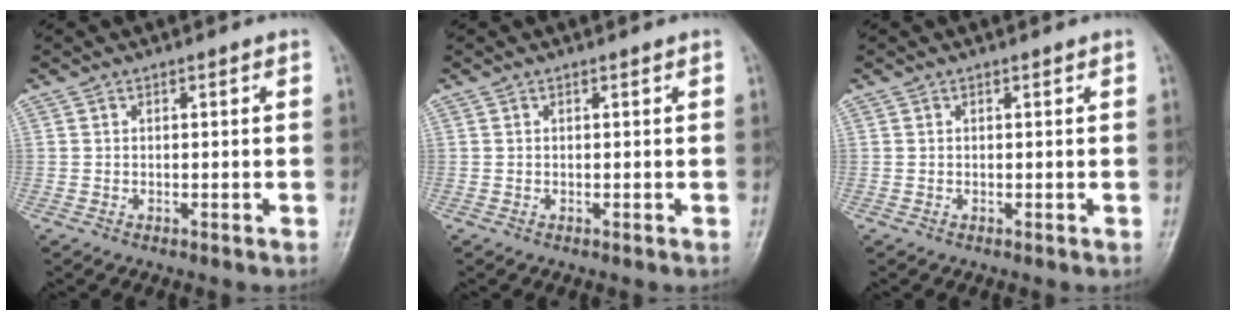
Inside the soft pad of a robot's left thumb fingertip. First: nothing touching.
{"total": 0.0}
{"total": 0.0}